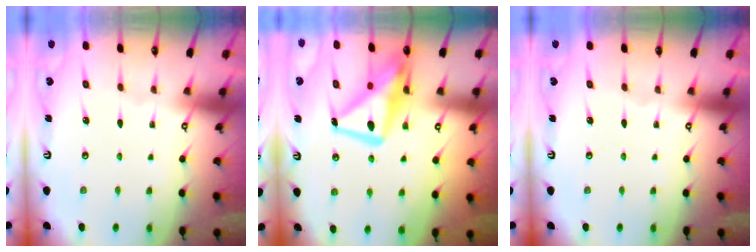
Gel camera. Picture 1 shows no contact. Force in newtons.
{"total": 17.2, "press": 17.2, "slide": 1.7}
{"total": 0.0}